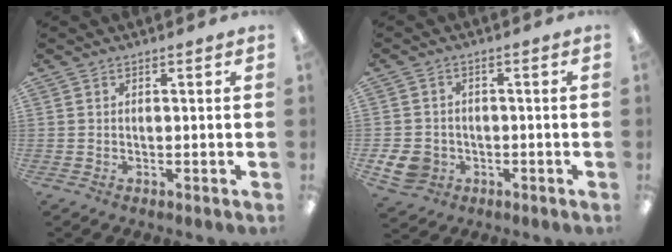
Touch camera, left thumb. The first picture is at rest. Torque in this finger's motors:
{"motor_torque": [-0.32, 0.55, 0.23, -0.26, 0.03]}